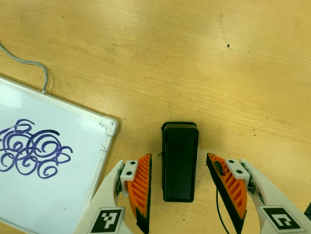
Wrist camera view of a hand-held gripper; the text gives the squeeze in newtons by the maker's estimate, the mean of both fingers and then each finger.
{"total": 0.0}